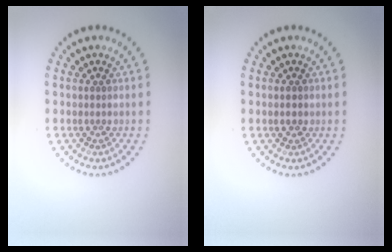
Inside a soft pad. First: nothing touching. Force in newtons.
{"total": 1.3, "press": 1.3, "slide": 0.1}